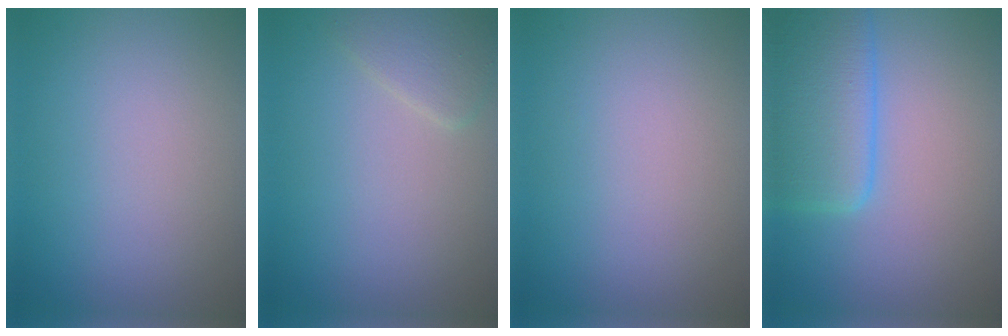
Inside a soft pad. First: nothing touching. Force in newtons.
{"total": 1.8, "press": 1.8, "slide": 0.1}
{"total": 0.0}
{"total": 6.3, "press": 6.3, "slide": 0.4}